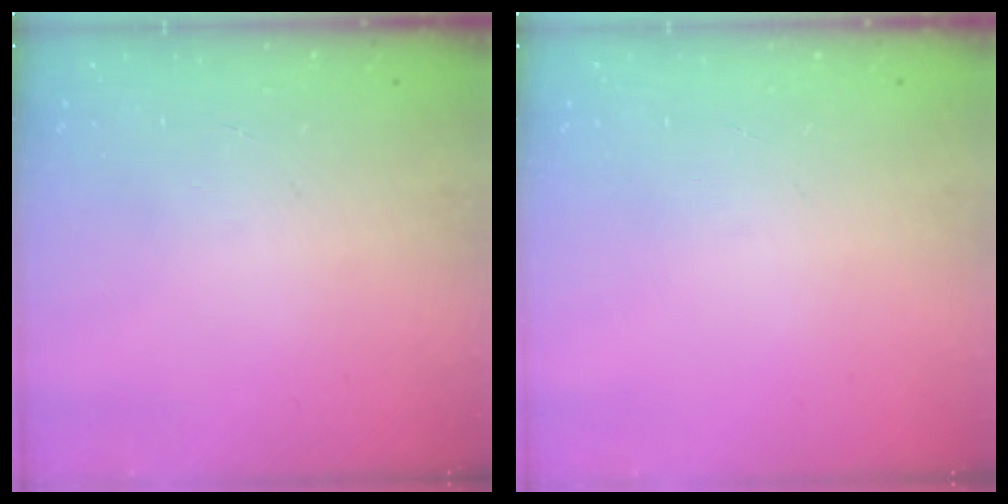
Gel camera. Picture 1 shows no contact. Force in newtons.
{"total": 0.0}